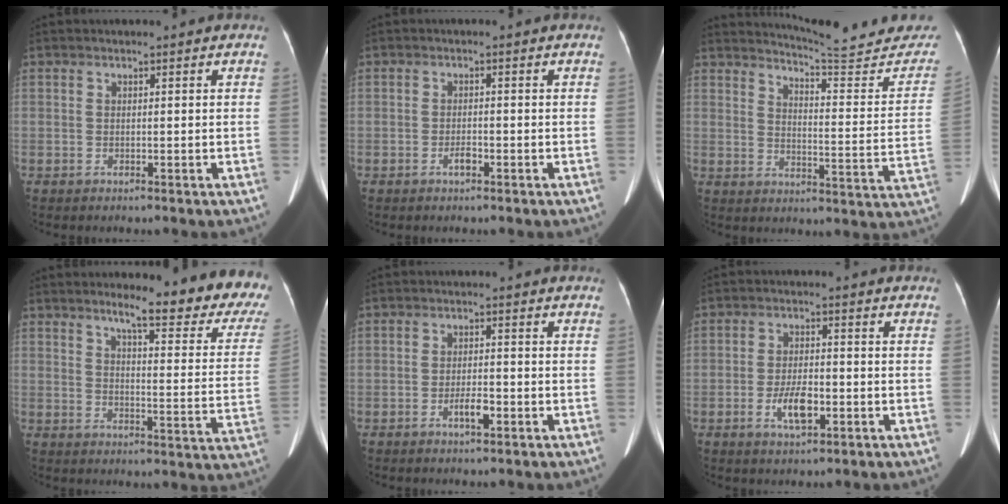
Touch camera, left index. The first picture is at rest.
{"total": 1.5, "force": [-0.9, 0.6, 1.1], "torque": [-0.023, 0.001, -0.012]}
{"total": 17.9, "force": [17.4, 1.0, 3.9], "torque": [-0.043, -0.099, 0.203]}
{"total": 19.0, "force": [16.5, 2.2, 9.1], "torque": [-0.100, -0.067, 0.187]}
{"total": 3.1, "force": [-1.5, 0.9, 2.5], "torque": [-0.049, 0.001, -0.023]}
{"total": 5.4, "force": [-2.0, 2.1, 4.6], "torque": [-0.093, -0.001, -0.030]}